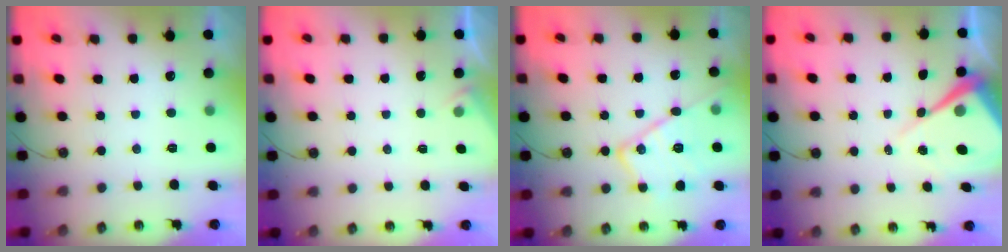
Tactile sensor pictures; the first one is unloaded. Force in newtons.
{"total": 2.2, "press": 2.1, "slide": 0.4}
{"total": 16.9, "press": 16.9, "slide": 1.4}
{"total": 9.6, "press": 9.6, "slide": 0.7}